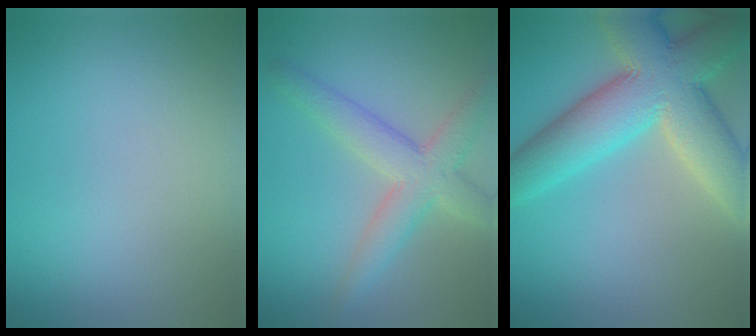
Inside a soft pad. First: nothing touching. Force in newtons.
{"total": 4.9, "press": 4.9, "slide": 0.3}
{"total": 10.7, "press": 10.7, "slide": 0.7}